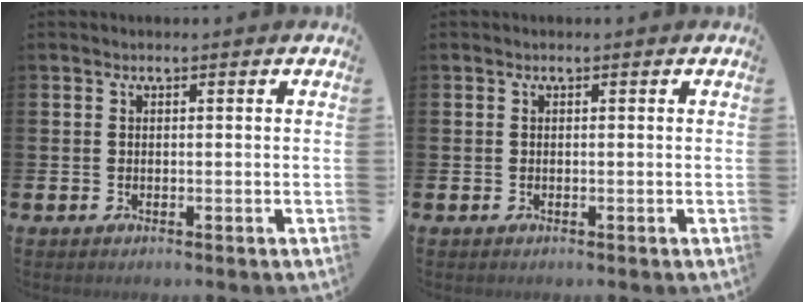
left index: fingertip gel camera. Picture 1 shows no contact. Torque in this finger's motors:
{"motor_torque": [0.10, 0.03, 0.00, 0.00]}